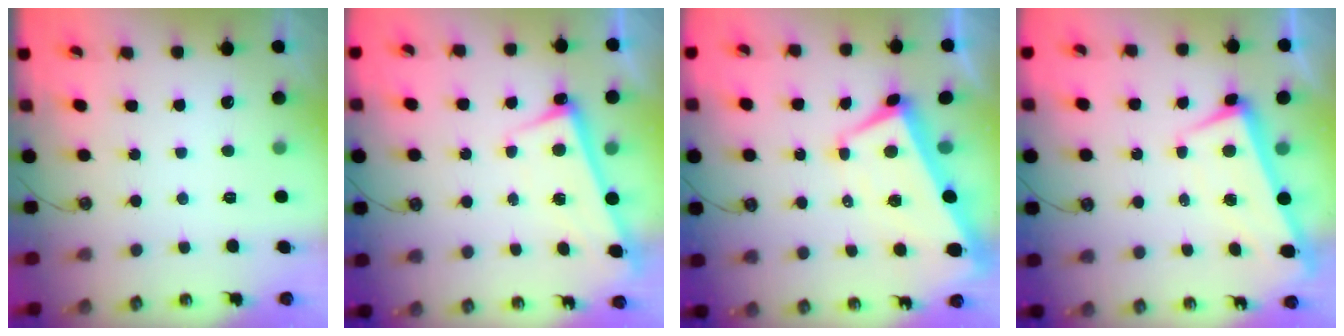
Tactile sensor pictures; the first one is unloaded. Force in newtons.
{"total": 2.7, "press": 2.6, "slide": 0.5}
{"total": 4.7, "press": 4.6, "slide": 0.9}
{"total": 1.7, "press": 0.7, "slide": 1.6}